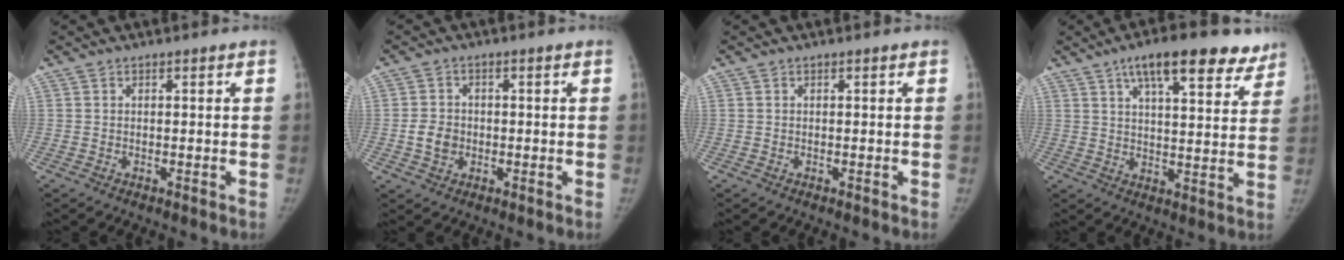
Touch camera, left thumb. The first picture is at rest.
{"total": 4.4, "force": [-0.9, 3.8, 2.1], "torque": [-0.026, 0.007, -0.015]}
{"total": 0.0}
{"total": 15.5, "force": [10.1, 5.4, 10.5], "torque": [-0.113, -0.025, 0.147]}